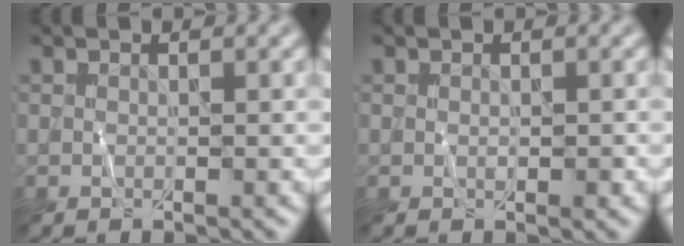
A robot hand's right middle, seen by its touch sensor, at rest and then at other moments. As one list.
[{"total": 0.9, "force": [-0.1, 0.5, 0.8], "torque": [-0.013, -0.002, 0.000]}]